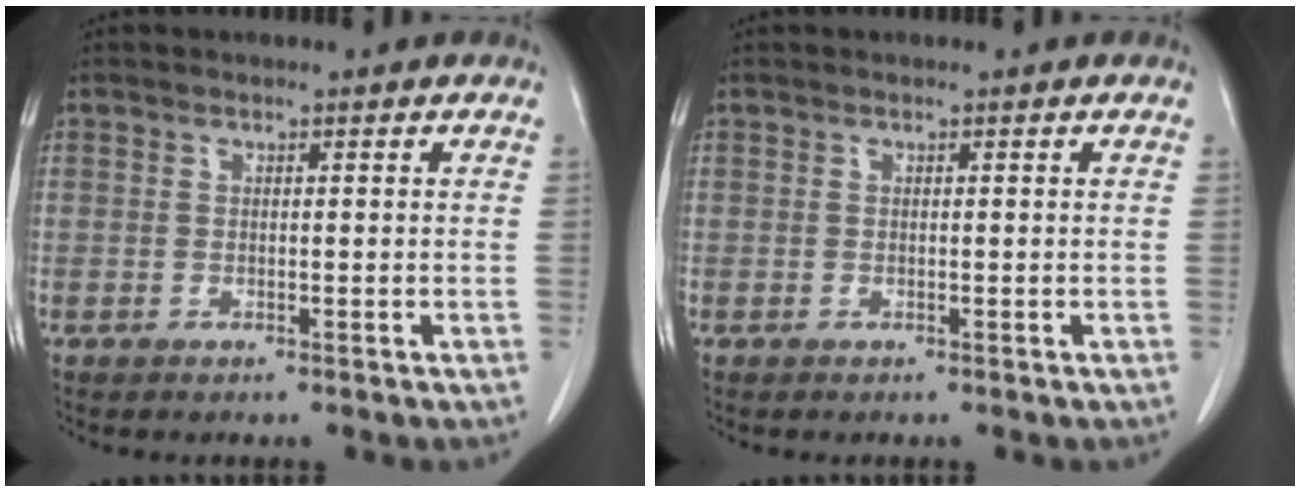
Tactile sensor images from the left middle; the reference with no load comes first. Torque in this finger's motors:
{"motor_torque": [0.06, -0.06, -0.03, 0.00]}